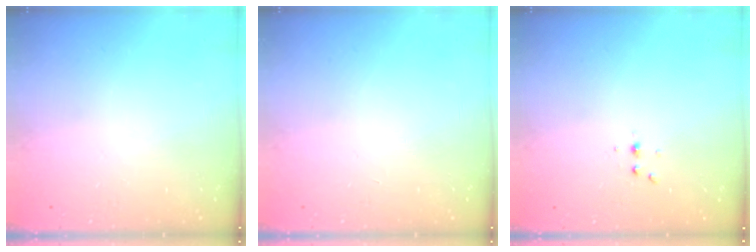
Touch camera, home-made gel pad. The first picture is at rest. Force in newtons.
{"total": 0.0}
{"total": 2.8, "press": 2.8, "slide": 0.4}